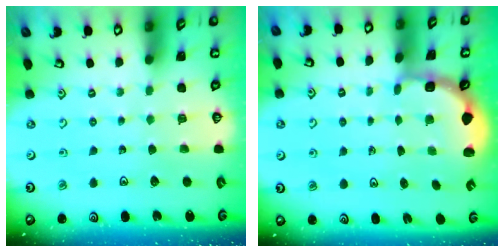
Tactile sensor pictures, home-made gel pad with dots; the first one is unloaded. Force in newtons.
{"total": 2.5, "press": 1.9, "slide": 1.6}